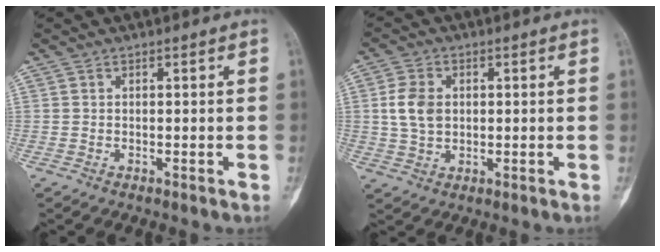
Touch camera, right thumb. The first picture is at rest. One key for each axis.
{"total": 6.4, "fx": 0.8, "fy": 4.6, "fz": 4.3, "tx": -0.079, "ty": 0.002, "tz": 0.017}